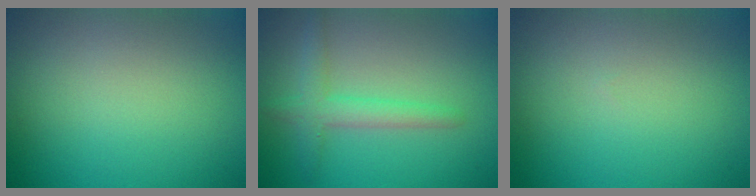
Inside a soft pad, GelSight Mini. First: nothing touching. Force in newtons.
{"total": 2.8, "press": 2.8, "slide": 0.2}
{"total": 0.0}